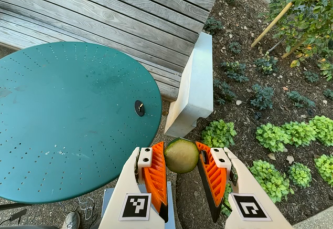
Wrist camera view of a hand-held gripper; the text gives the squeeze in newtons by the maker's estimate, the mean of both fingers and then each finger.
{"total": 10.8, "left": 10.4, "right": 11.1}